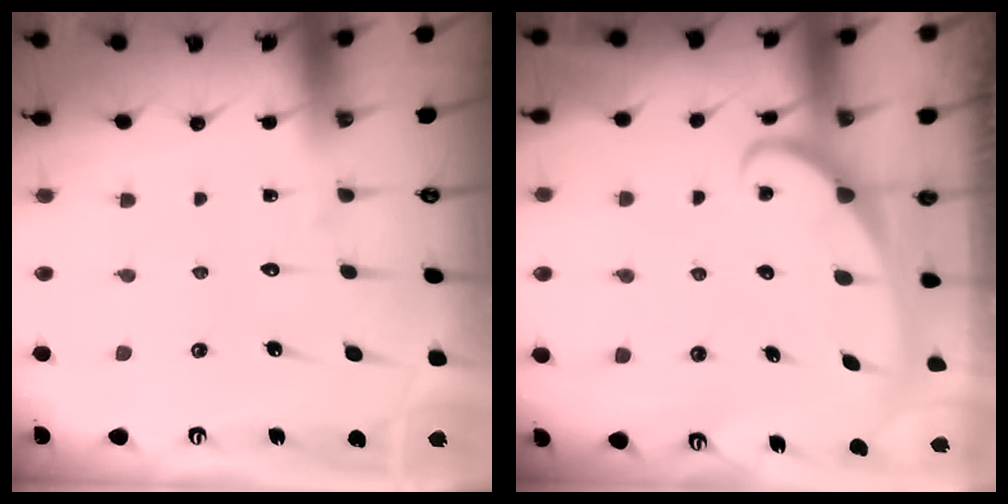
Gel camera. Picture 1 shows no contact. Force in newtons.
{"total": 2.3, "press": 2.3, "slide": 0.4}